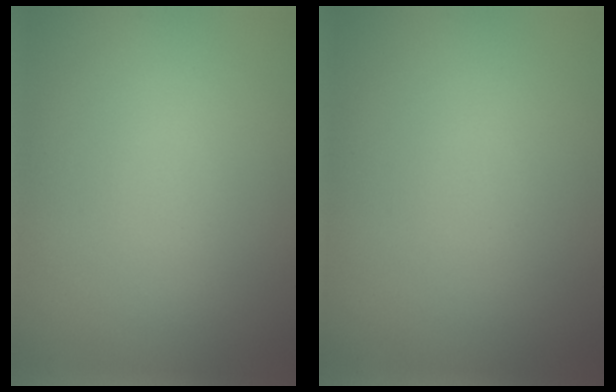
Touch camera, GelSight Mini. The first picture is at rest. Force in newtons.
{"total": 0.0}